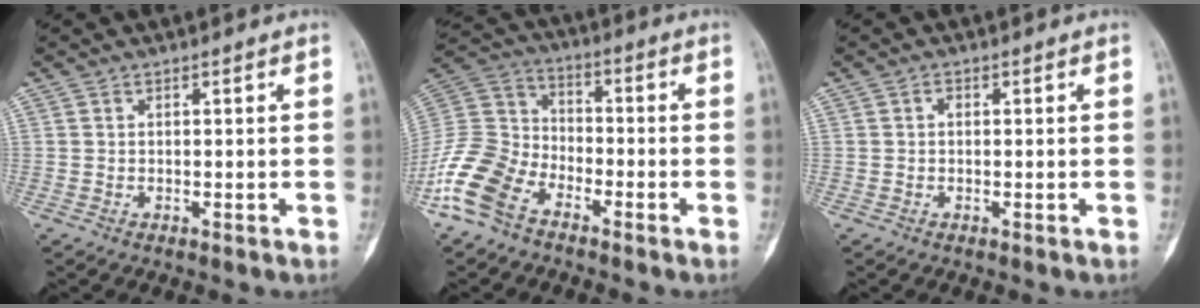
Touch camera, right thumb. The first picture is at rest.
{"total": 12.9, "force": [-8.0, 7.8, 6.5], "torque": [-0.132, 0.047, -0.172]}
{"total": 0.7, "force": [0.0, 0.5, 0.5], "torque": [-0.003, 0.002, -0.005]}